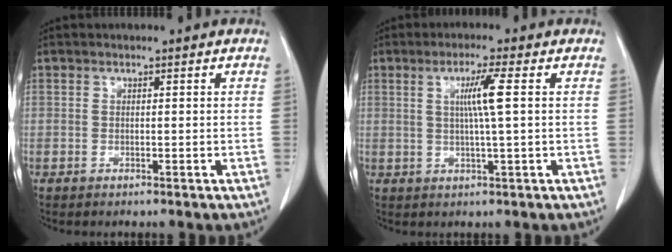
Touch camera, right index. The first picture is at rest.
{"total": 5.0, "force": [1.0, -0.8, 4.8], "torque": [-0.091, -0.002, 0.018]}